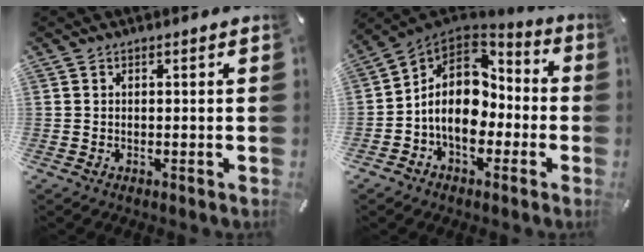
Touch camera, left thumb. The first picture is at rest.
{"total": 13.3, "force": [-1.5, 10.2, 8.3], "torque": [-0.165, 0.003, -0.028]}